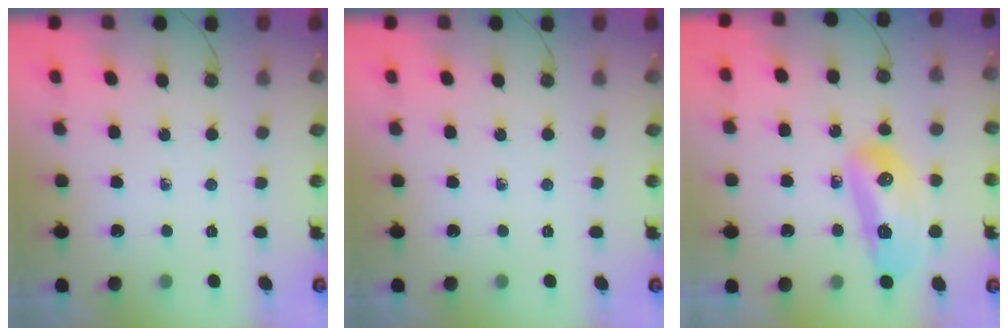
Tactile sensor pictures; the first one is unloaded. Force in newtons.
{"total": 0.0}
{"total": 13.5, "press": 13.3, "slide": 2.4}